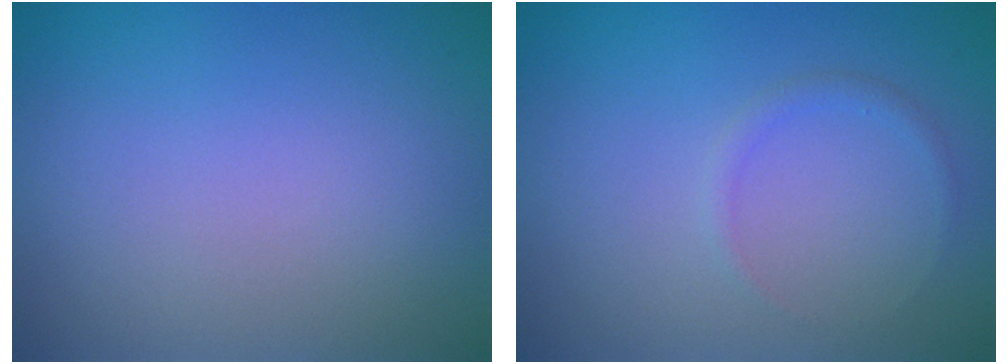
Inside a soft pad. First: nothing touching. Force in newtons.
{"total": 0.9, "press": 0.8, "slide": 0.1}